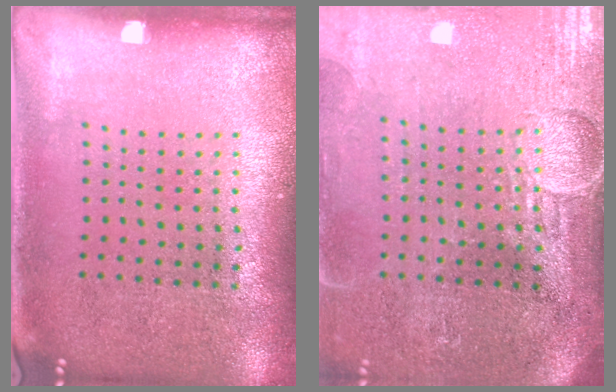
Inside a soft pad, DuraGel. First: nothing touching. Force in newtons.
{"total": 3.9, "press": 3.4, "slide": 1.9}